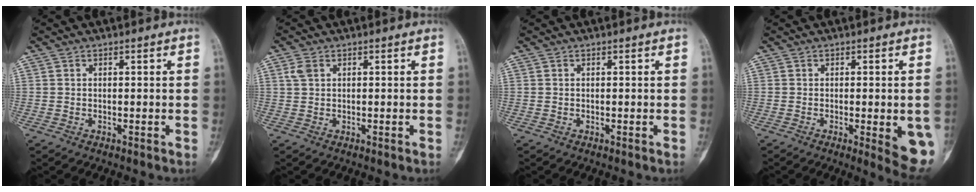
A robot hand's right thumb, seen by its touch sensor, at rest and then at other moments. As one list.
[{"total": 1.7, "force": [0.6, 1.2, 1.1], "torque": [-0.025, 0.006, 0.012]}, {"total": 0.0}, {"total": 9.2, "force": [-2.1, 2.6, 8.6], "torque": [-0.093, -0.015, -0.020]}]